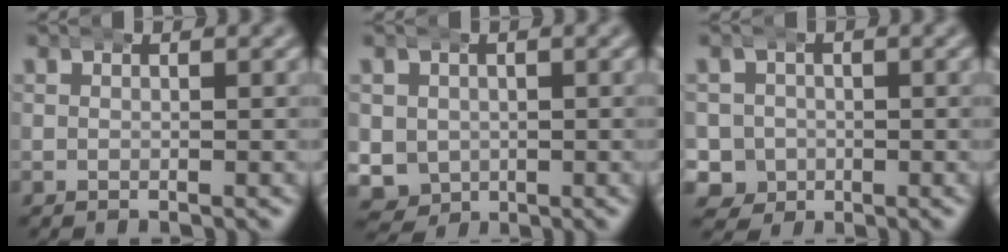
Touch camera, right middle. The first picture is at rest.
{"total": 8.7, "force": [-2.0, 8.0, 2.8], "torque": [-0.094, -0.038, -0.029]}
{"total": 7.1, "force": [-2.1, 6.5, 1.8], "torque": [-0.058, -0.025, -0.040]}